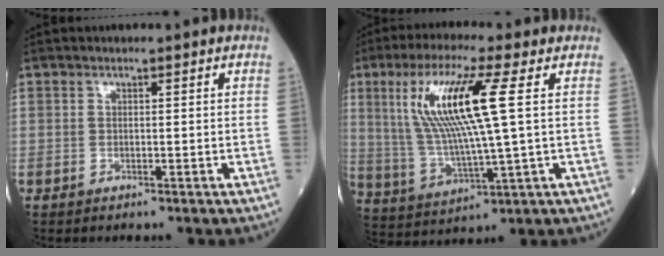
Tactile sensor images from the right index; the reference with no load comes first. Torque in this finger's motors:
{"motor_torque": [0.56, 0.22, 0.62, 0.21]}